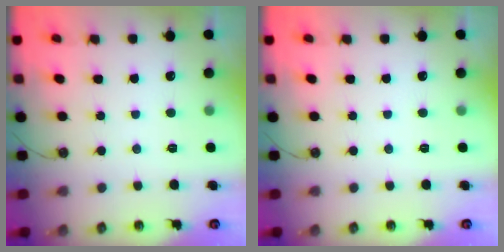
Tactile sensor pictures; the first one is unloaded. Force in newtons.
{"total": 0.0}